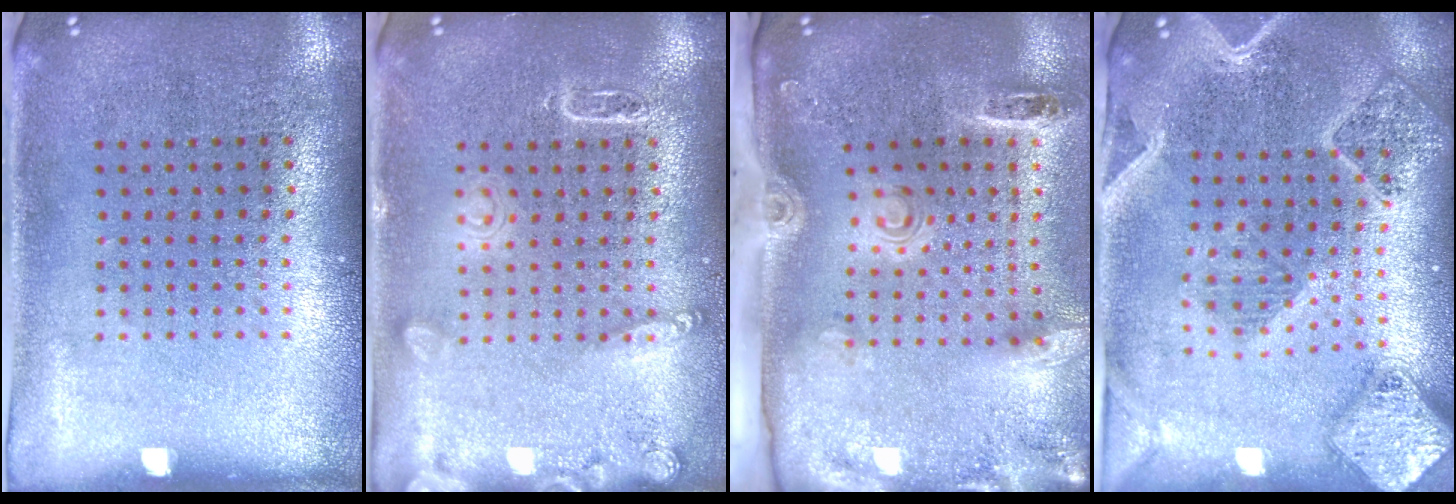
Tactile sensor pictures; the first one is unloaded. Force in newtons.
{"total": 2.3, "press": 2.2, "slide": 0.3}
{"total": 2.9, "press": 2.0, "slide": 2.1}
{"total": 2.9, "press": 2.5, "slide": 1.4}